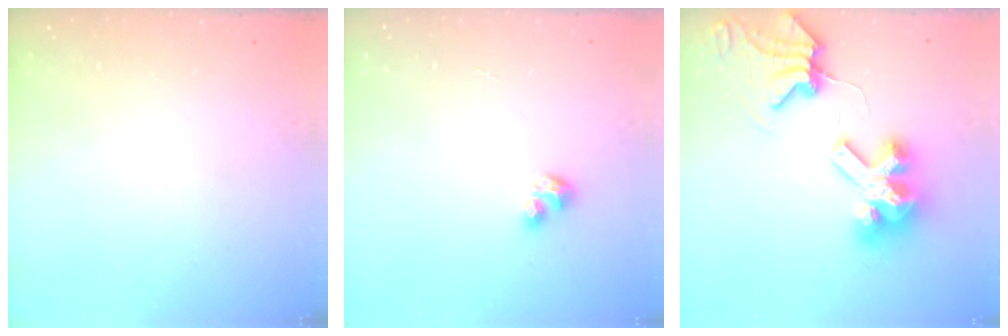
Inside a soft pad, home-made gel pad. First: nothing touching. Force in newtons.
{"total": 2.8, "press": 2.8, "slide": 0.2}
{"total": 11.3, "press": 11.2, "slide": 1.3}